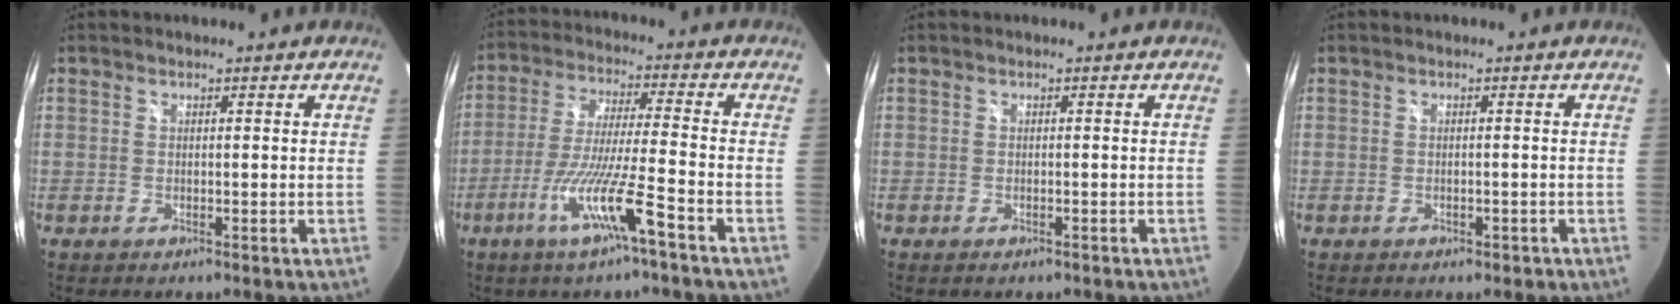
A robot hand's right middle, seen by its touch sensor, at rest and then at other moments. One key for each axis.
{"total": 11.3, "fx": -5.9, "fy": -0.8, "fz": 9.6, "tx": -0.193, "ty": -0.012, "tz": -0.110}
{"total": 1.1, "fx": -0.7, "fy": 0.5, "fz": 0.6, "tx": -0.010, "ty": -0.003, "tz": -0.006}
{"total": 1.5, "fx": -0.8, "fy": 1.0, "fz": 0.7, "tx": -0.012, "ty": -0.004, "tz": -0.006}